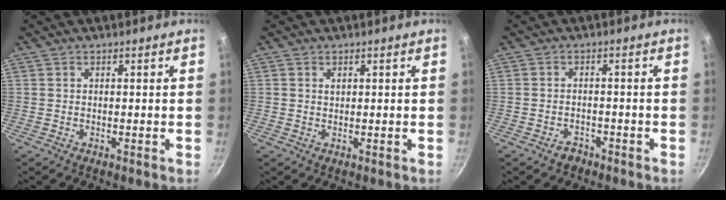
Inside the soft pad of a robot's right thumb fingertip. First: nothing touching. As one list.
[{"total": 0.8, "force": [0.3, 0.6, 0.4], "torque": [-0.006, 0.001, 0.006]}, {"total": 2.4, "force": [-1.7, 1.6, 0.5], "torque": [0.004, 0.025, -0.021]}]